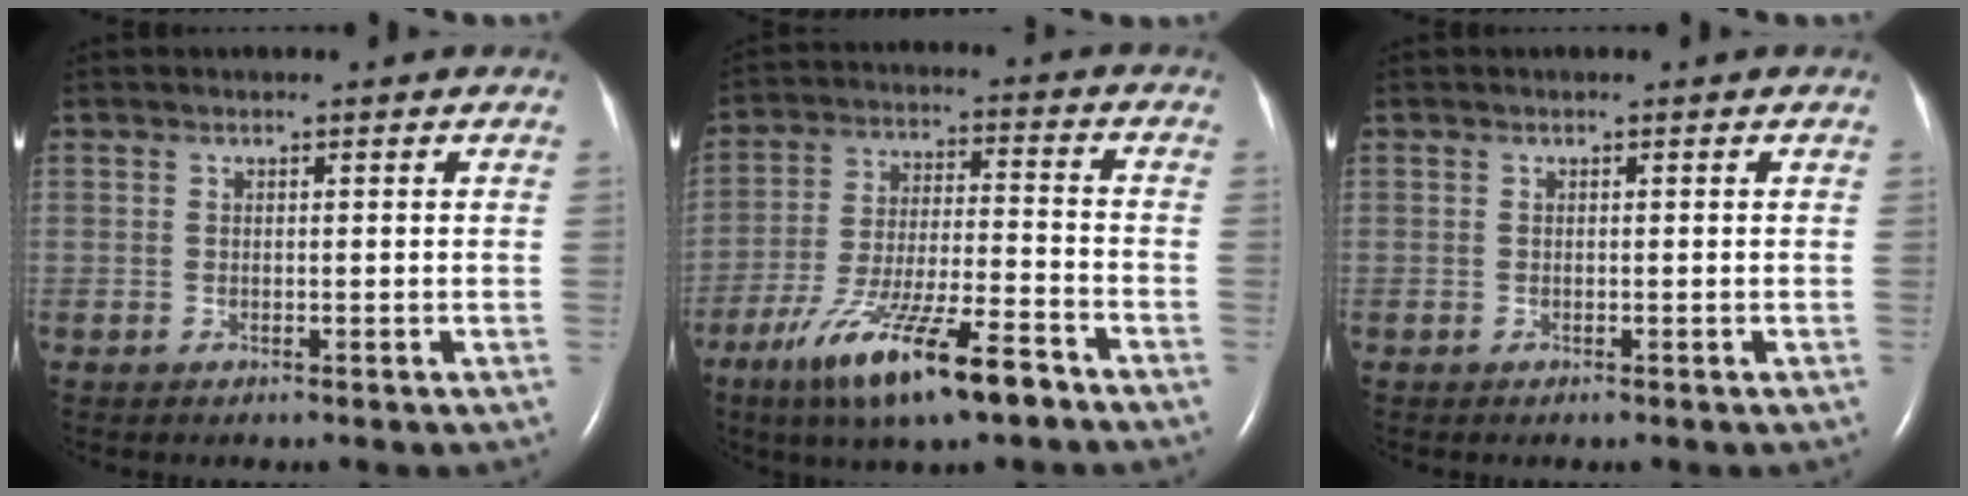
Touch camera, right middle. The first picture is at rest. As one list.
[{"total": 15.0, "force": [-9.6, 2.1, 11.3], "torque": [-0.222, -0.029, -0.168]}, {"total": 0.0}]